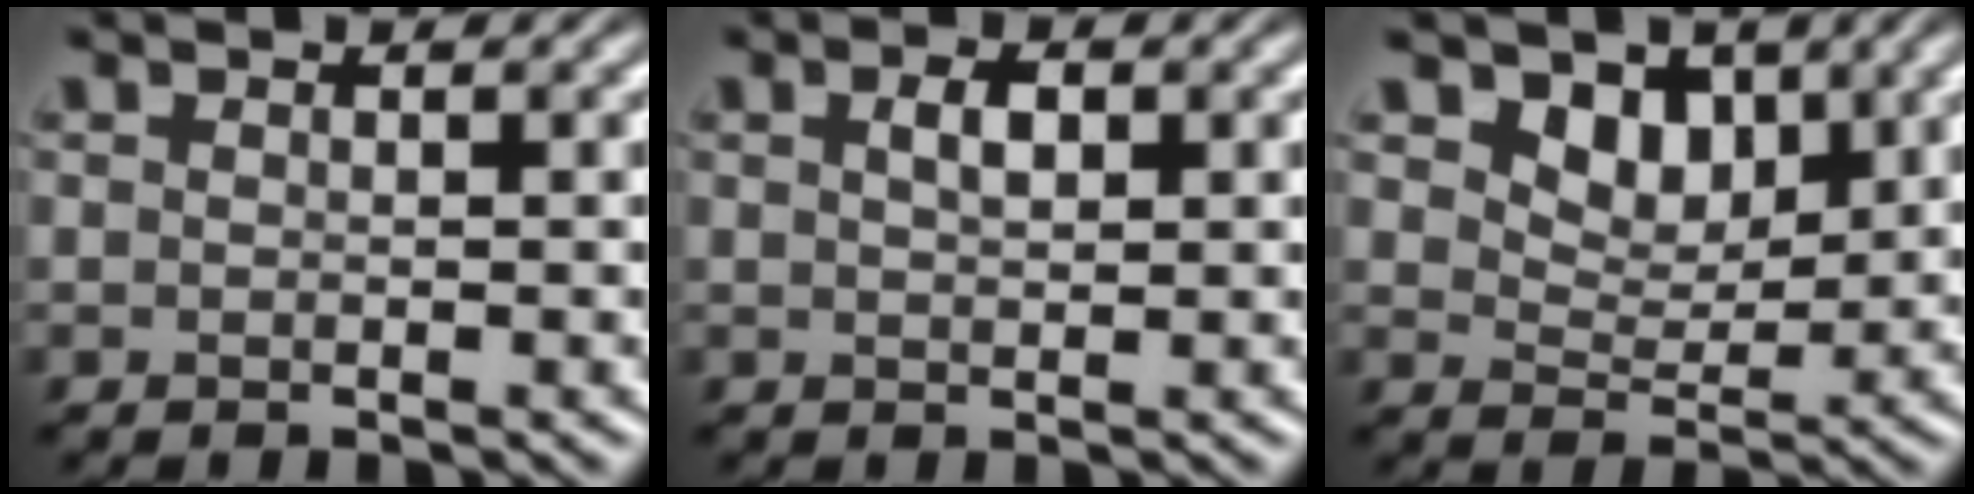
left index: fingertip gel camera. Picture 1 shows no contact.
{"total": 1.7, "force": [0.6, 0.8, 1.4], "torque": [-0.027, 0.002, 0.012]}
{"total": 4.0, "force": [2.4, 2.7, 1.8], "torque": [-0.042, -0.023, 0.044]}